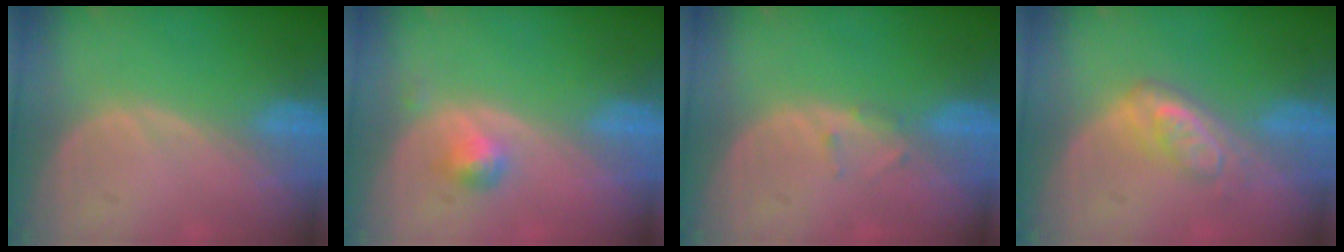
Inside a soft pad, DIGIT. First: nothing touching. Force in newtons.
{"total": 2.2, "press": 2.2, "slide": 0.2}
{"total": 1.1, "press": 1.0, "slide": 0.2}
{"total": 4.9, "press": 4.6, "slide": 1.8}